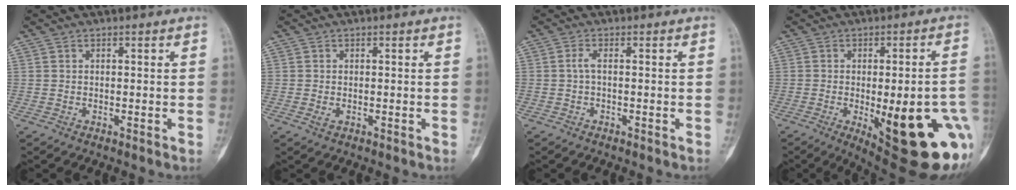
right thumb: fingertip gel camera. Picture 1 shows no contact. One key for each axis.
{"total": 0.9, "fx": -0.1, "fy": 0.6, "fz": 0.7, "tx": -0.016, "ty": 0.000, "tz": -0.003}
{"total": 1.3, "fx": -0.1, "fy": 0.4, "fz": 1.3, "tx": -0.026, "ty": 0.002, "tz": -0.005}
{"total": 24.9, "fx": -6.9, "fy": 8.0, "fz": 22.5, "tx": -0.217, "ty": -0.003, "tz": -0.065}